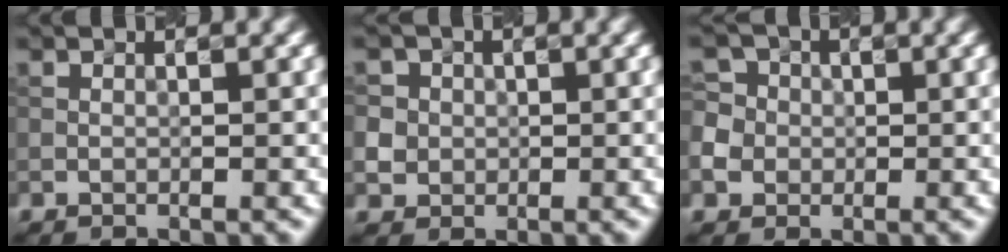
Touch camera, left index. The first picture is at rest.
{"total": 4.3, "force": [1.0, 3.9, 1.3], "torque": [-0.021, 0.021, 0.012]}
{"total": 5.1, "force": [-0.7, 4.7, 1.7], "torque": [-0.027, 0.026, -0.033]}